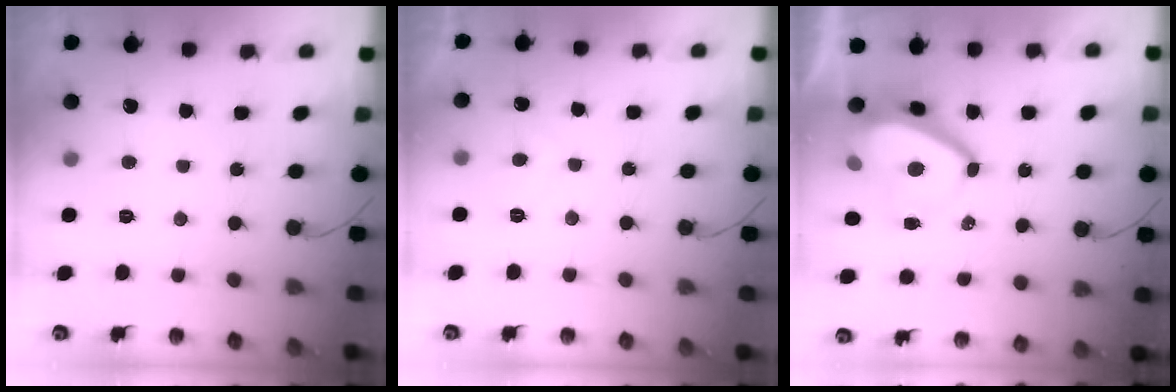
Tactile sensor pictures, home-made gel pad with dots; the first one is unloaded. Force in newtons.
{"total": 2.1, "press": 2.0, "slide": 0.8}
{"total": 7.2, "press": 7.2, "slide": 1.1}